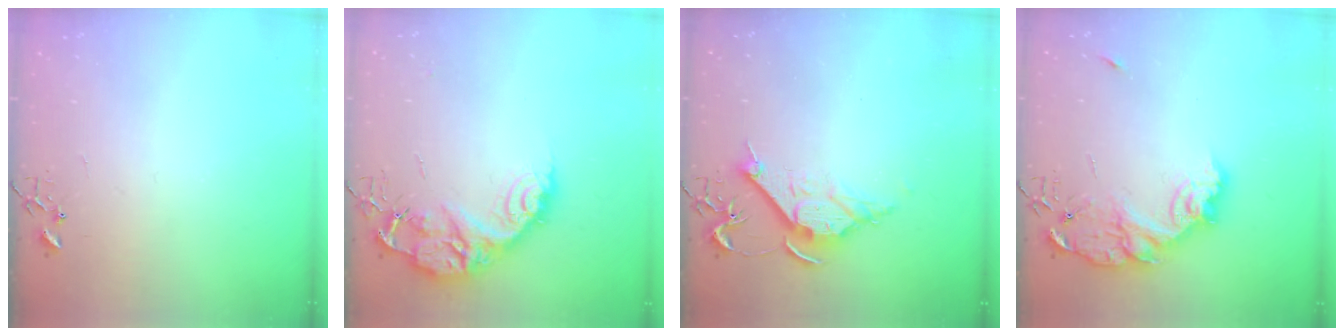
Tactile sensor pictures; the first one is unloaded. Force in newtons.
{"total": 16.1, "press": 16.0, "slide": 1.5}
{"total": 10.7, "press": 10.7, "slide": 0.7}
{"total": 15.3, "press": 15.2, "slide": 1.1}